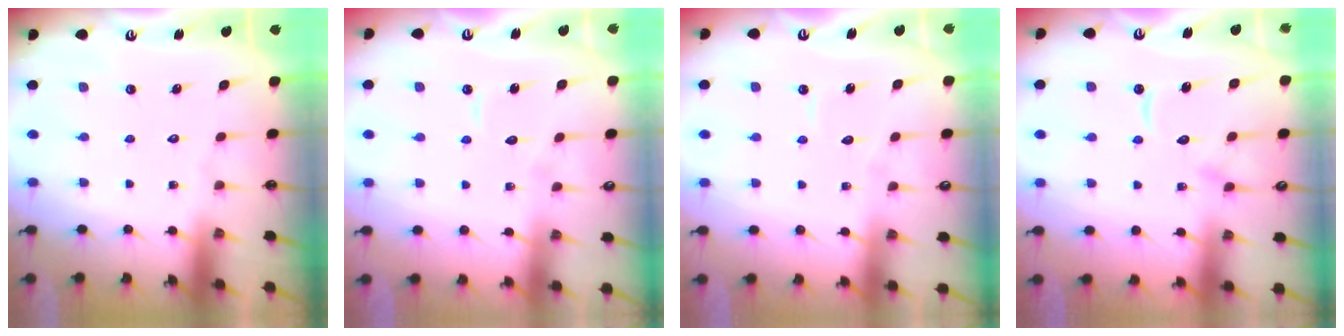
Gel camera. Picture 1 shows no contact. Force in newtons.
{"total": 3.9, "press": 3.8, "slide": 0.2}
{"total": 2.9, "press": 2.9, "slide": 0.2}
{"total": 11.1, "press": 11.0, "slide": 1.1}